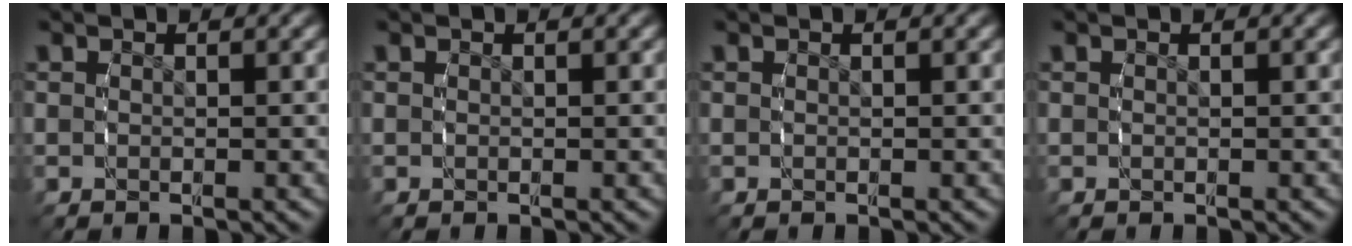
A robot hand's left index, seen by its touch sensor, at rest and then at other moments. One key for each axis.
{"total": 0.0}
{"total": 0.0}
{"total": 0.0}